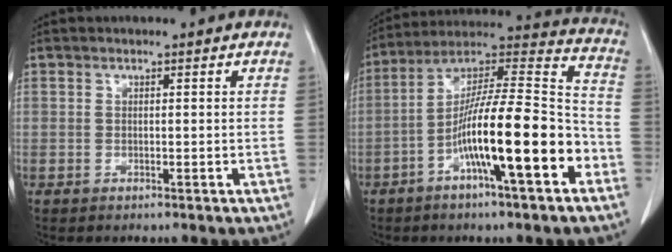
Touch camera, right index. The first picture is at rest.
{"total": 19.4, "force": [-7.1, 2.2, 17.9], "torque": [-0.304, 0.006, -0.122]}